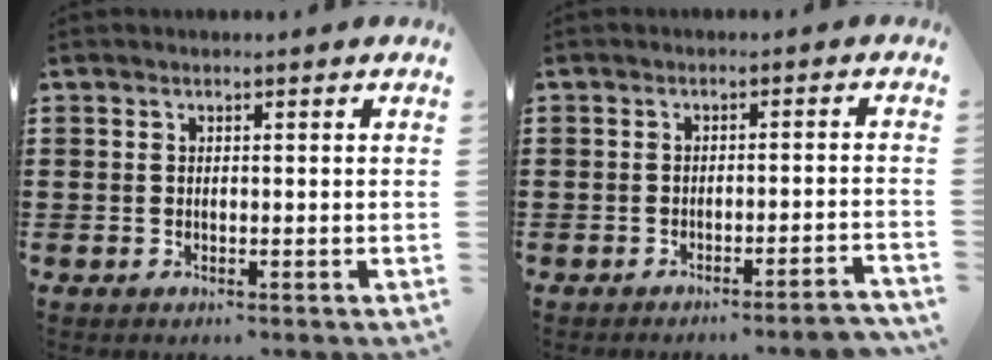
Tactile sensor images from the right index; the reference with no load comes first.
{"total": 2.4, "force": [-2.2, -0.3, 1.0], "torque": [-0.017, -0.002, -0.045]}